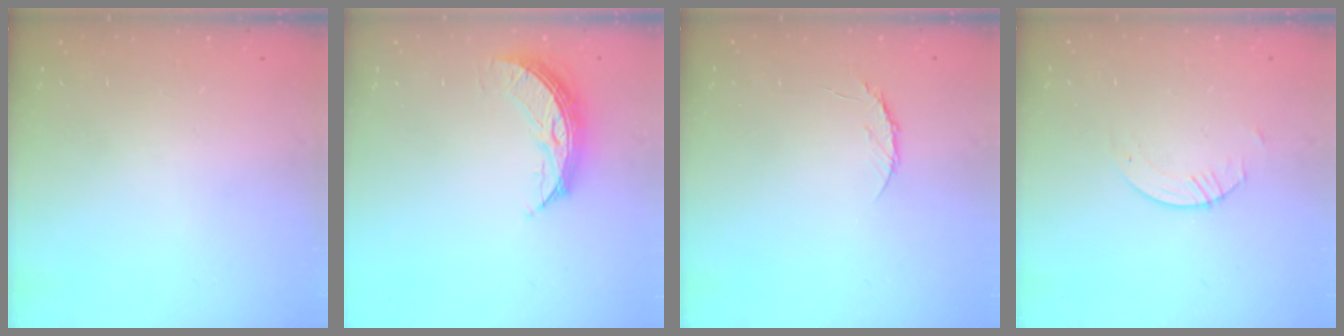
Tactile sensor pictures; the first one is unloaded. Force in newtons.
{"total": 9.3, "press": 9.3, "slide": 0.0}
{"total": 4.7, "press": 4.6, "slide": 0.4}
{"total": 0.8, "press": 0.8, "slide": 0.2}